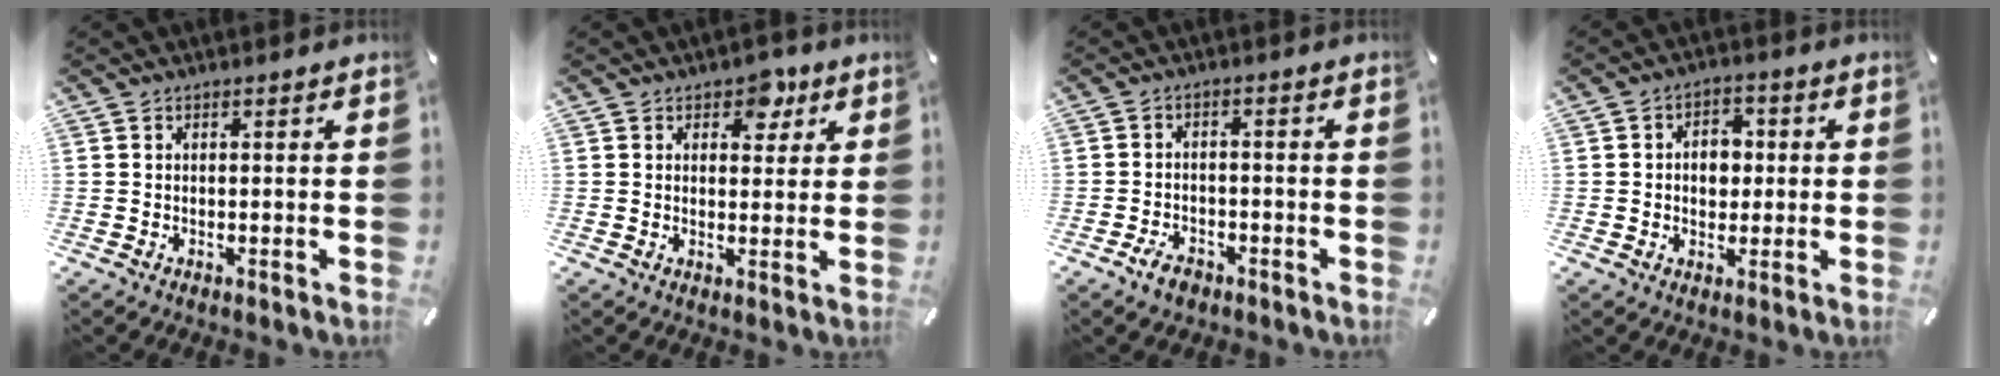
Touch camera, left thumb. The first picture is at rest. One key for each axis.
{"total": 5.4, "fx": 3.0, "fy": 3.7, "fz": 2.6, "tx": -0.012, "ty": -0.008, "tz": 0.046}
{"total": 4.0, "fx": -2.7, "fy": 2.3, "fz": 1.8, "tx": -0.040, "ty": 0.013, "tz": -0.054}
{"total": 6.1, "fx": -0.1, "fy": 4.9, "fz": 3.7, "tx": -0.045, "ty": 0.002, "tz": -0.008}